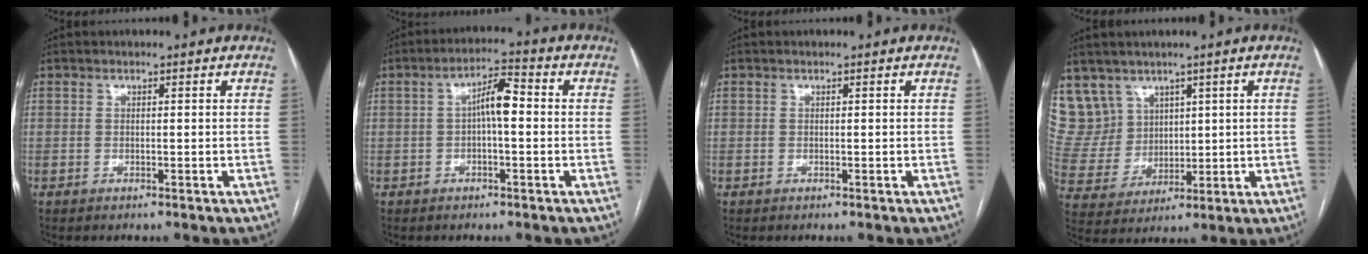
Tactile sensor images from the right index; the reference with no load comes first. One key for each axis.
{"total": 5.2, "fx": 0.0, "fy": 1.3, "fz": 5.0, "tx": -0.085, "ty": 0.020, "tz": -0.001}
{"total": 0.0}
{"total": 9.3, "fx": 6.1, "fy": 7.1, "fz": 0.5, "tx": -0.024, "ty": 0.032, "tz": 0.141}